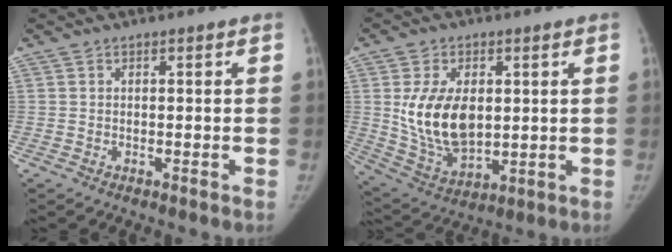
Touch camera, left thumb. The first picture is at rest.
{"total": 14.5, "force": [1.8, 8.9, 11.3], "torque": [-0.184, -0.017, 0.049]}